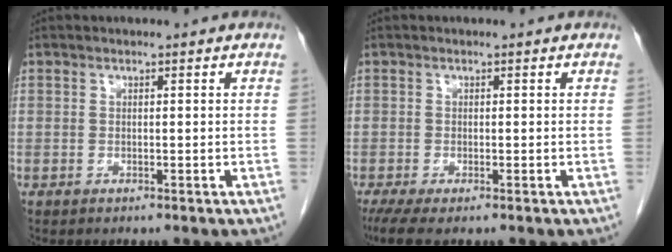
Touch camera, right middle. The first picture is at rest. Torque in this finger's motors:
{"motor_torque": [0.80, -0.21, 0.03, 0.05]}